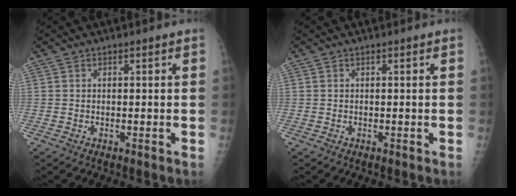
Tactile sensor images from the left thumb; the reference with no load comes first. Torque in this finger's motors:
{"motor_torque": [-0.07, 0.07, -0.05, -0.02, 0.00]}